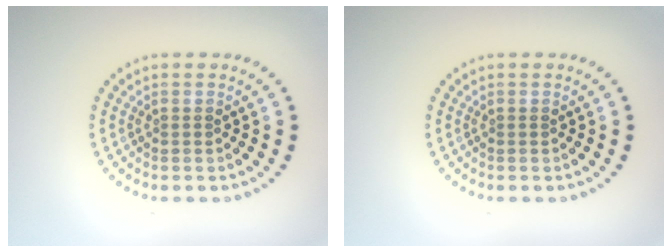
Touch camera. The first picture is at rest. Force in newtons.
{"total": 0.0}